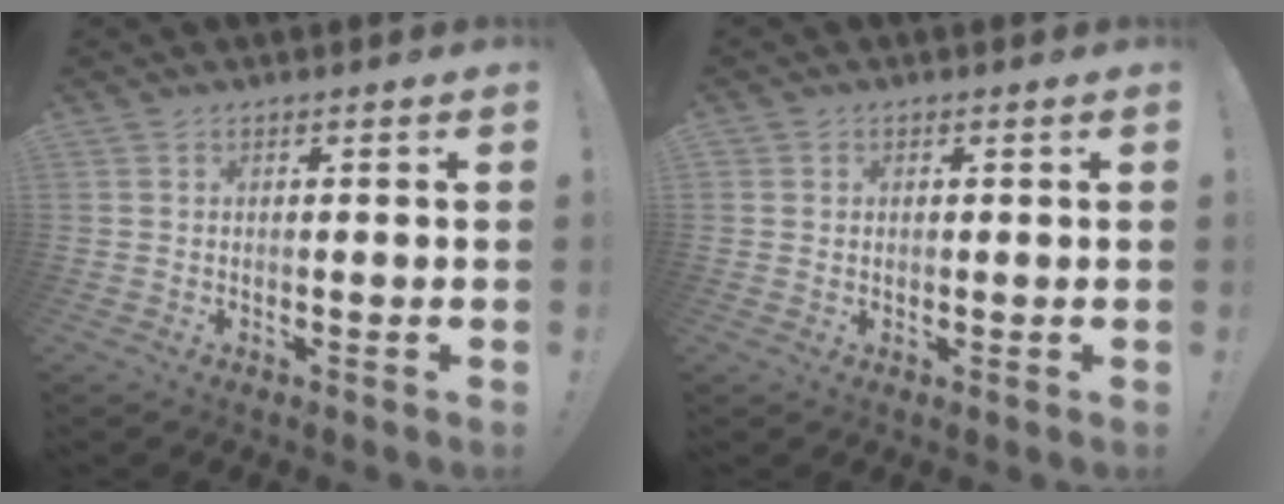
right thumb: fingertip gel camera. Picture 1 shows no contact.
{"total": 1.2, "force": [0.5, 1.1, 0.1], "torque": [0.005, -0.002, 0.008]}